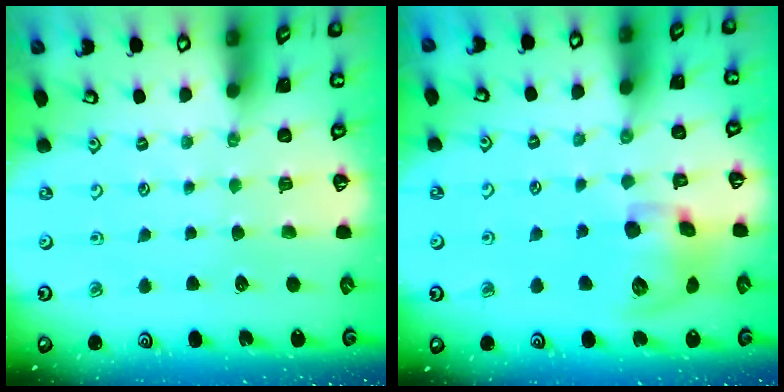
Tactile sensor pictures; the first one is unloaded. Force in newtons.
{"total": 13.4, "press": 13.2, "slide": 2.0}